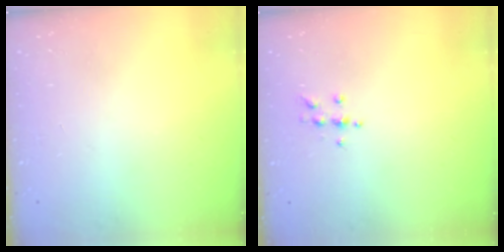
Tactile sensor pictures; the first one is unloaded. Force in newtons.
{"total": 5.0, "press": 4.9, "slide": 0.5}